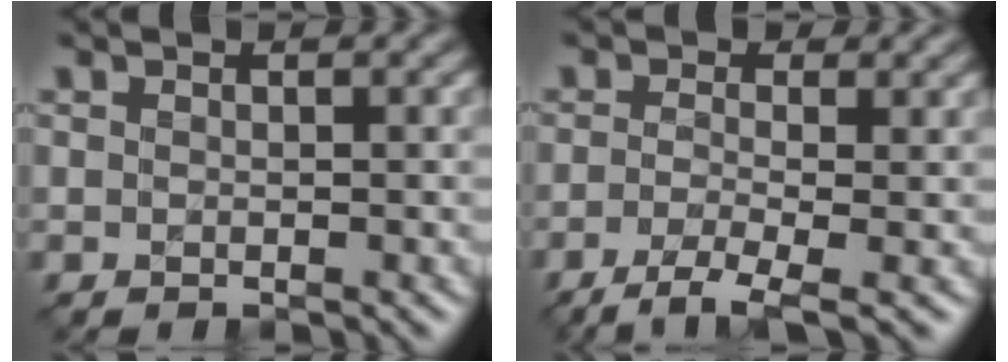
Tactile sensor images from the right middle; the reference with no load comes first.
{"total": 3.3, "force": [-1.5, 1.0, 2.7], "torque": [-0.061, -0.001, -0.039]}